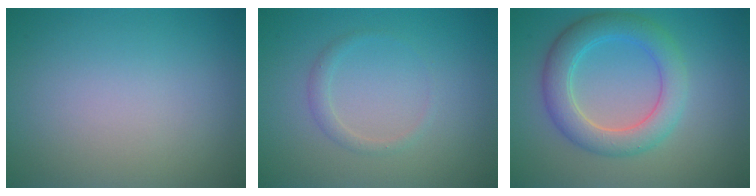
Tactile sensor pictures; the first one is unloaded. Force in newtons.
{"total": 1.2, "press": 1.2, "slide": 0.0}
{"total": 5.0, "press": 5.0, "slide": 0.2}